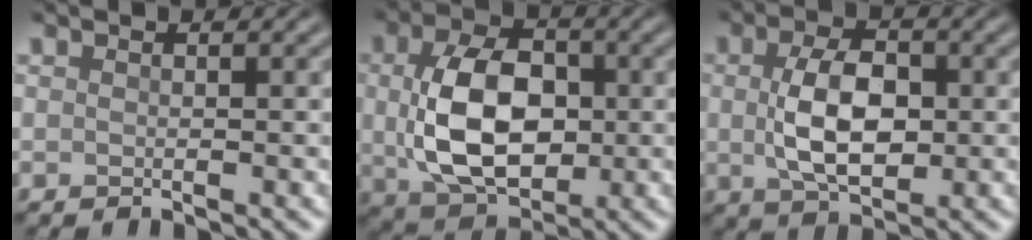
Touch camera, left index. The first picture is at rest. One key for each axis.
{"total": 9.4, "fx": 0.1, "fy": 6.1, "fz": 7.1, "tx": -0.150, "ty": -0.004, "tz": 0.008}
{"total": 6.2, "fx": 0.1, "fy": 3.6, "fz": 5.1, "tx": -0.104, "ty": 0.001, "tz": 0.005}